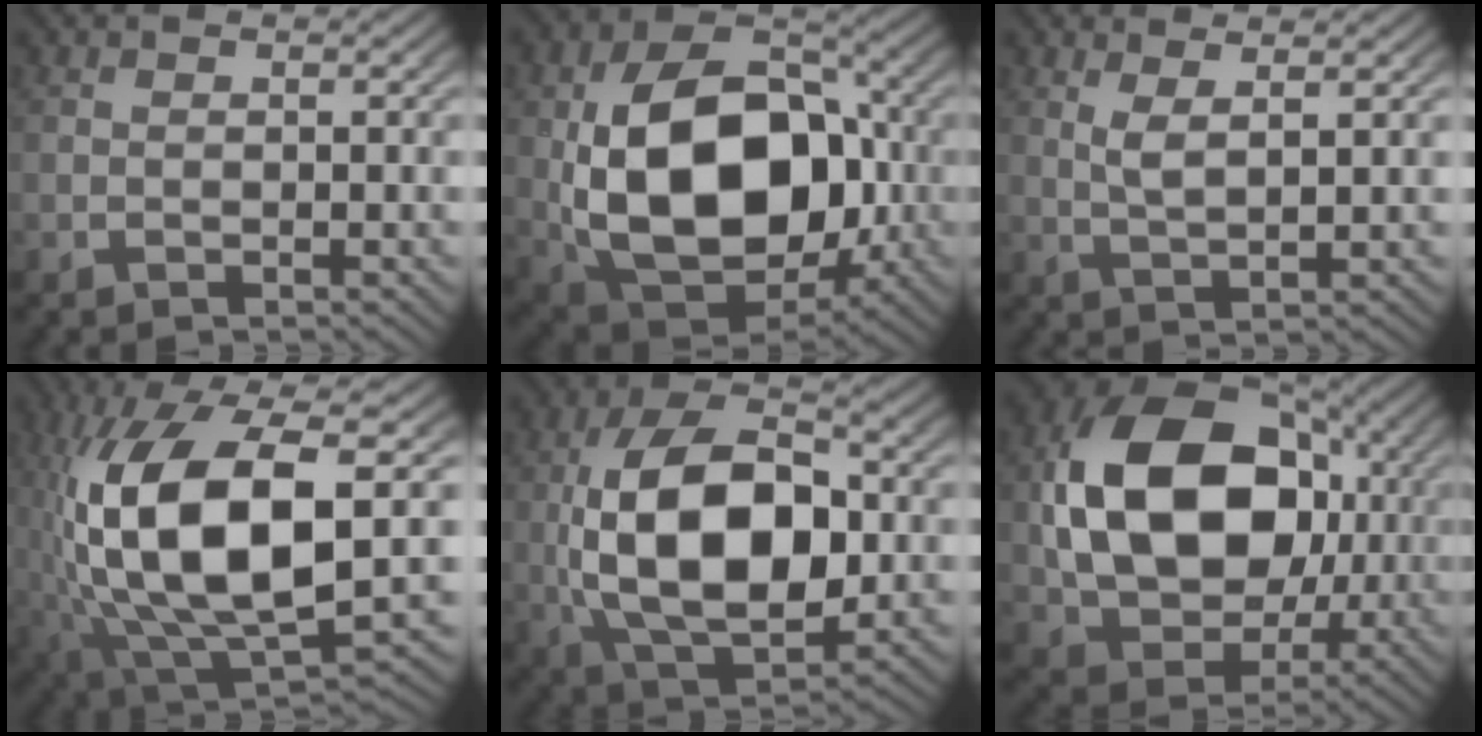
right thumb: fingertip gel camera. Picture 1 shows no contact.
{"total": 18.6, "force": [-1.0, 12.5, 13.8], "torque": [-0.287, -0.067, 0.012]}
{"total": 2.9, "force": [1.9, 0.6, 2.1], "torque": [-0.045, -0.005, 0.045]}
{"total": 17.6, "force": [-1.1, 9.7, 14.6], "torque": [-0.337, -0.059, 0.018]}
{"total": 16.1, "force": [-0.8, 10.3, 12.4], "torque": [-0.278, -0.059, 0.018]}
{"total": 17.7, "force": [1.7, 12.2, 12.8], "torque": [-0.263, -0.036, 0.039]}